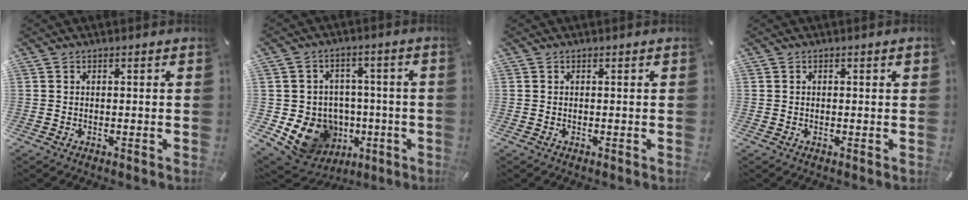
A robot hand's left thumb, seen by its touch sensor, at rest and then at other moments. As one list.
[{"total": 13.6, "force": [-3.4, 10.0, 8.5], "torque": [-0.181, 0.005, -0.058]}, {"total": 0.0}, {"total": 0.8, "force": [0.2, 0.2, 0.8], "torque": [-0.014, 0.002, 0.002]}]